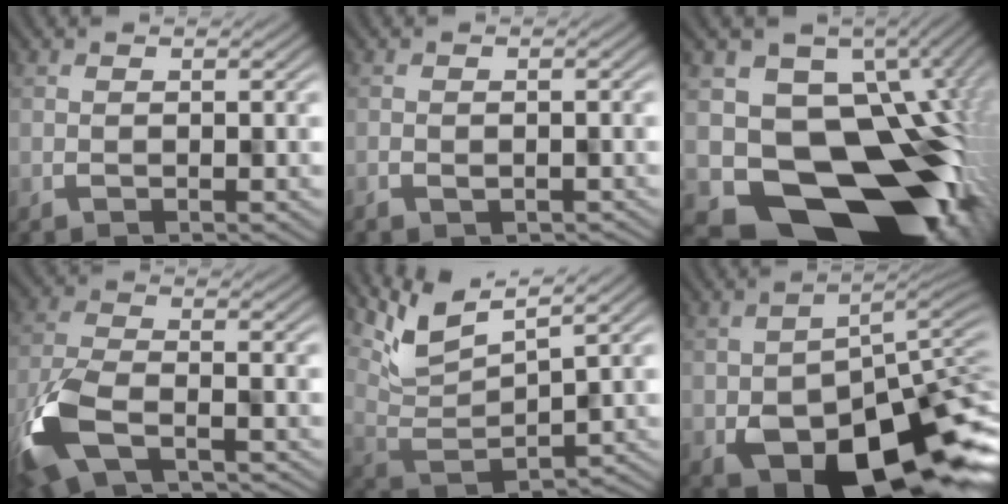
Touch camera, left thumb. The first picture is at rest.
{"total": 1.0, "force": [-0.9, 0.6, 0.2], "torque": [-0.007, -0.006, -0.001]}
{"total": 18.5, "force": [-4.1, 14.3, 11.0], "torque": [-0.149, -0.048, -0.031]}
{"total": 10.5, "force": [-5.9, 5.0, 7.1], "torque": [-0.185, -0.038, -0.117]}
{"total": 7.7, "force": [6.7, 1.8, 3.3], "torque": [-0.083, -0.007, 0.144]}
{"total": 13.5, "force": [-6.0, 7.3, 9.7], "torque": [-0.143, -0.047, -0.086]}